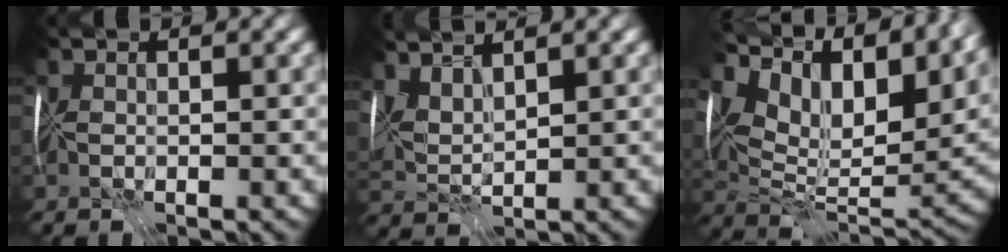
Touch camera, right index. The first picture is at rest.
{"total": 2.9, "force": [2.6, 0.1, 1.3], "torque": [-0.048, 0.000, 0.060]}
{"total": 13.9, "force": [8.2, 6.4, 9.2], "torque": [-0.193, 0.035, 0.160]}